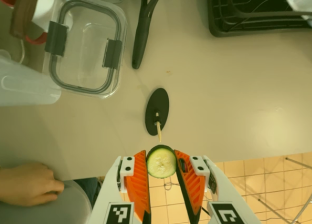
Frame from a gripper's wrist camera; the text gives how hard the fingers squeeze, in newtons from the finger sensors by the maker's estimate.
{"total": 5.7, "left": 5.7, "right": 5.8}